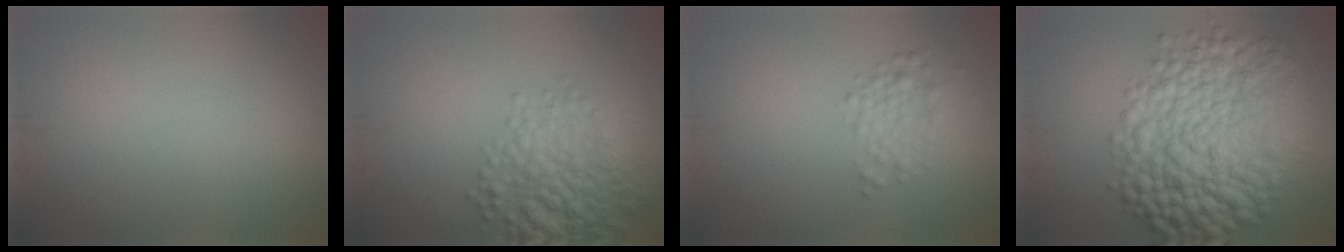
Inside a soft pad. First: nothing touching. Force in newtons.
{"total": 5.4, "press": 5.4, "slide": 0.2}
{"total": 2.2, "press": 2.2, "slide": 0.1}
{"total": 11.2, "press": 11.2, "slide": 0.0}